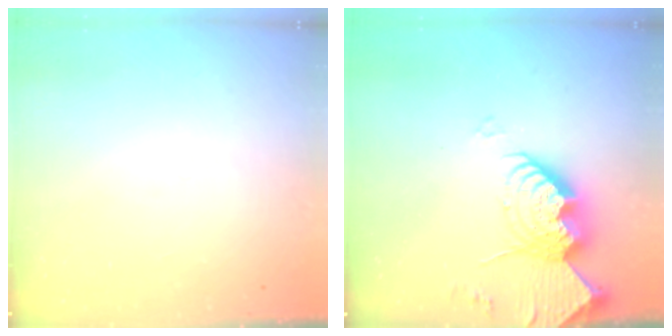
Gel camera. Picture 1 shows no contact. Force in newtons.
{"total": 15.6, "press": 15.5, "slide": 1.5}